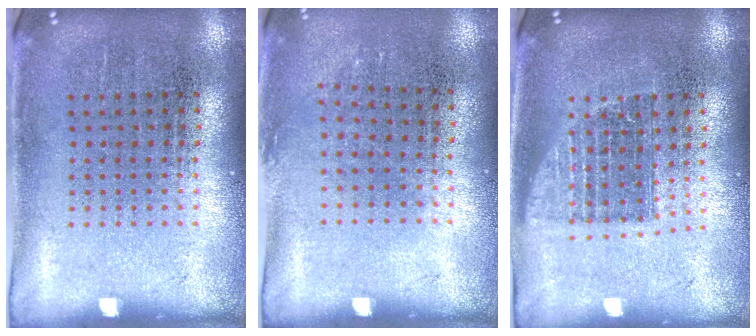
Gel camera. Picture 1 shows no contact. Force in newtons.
{"total": 0.9, "press": 0.6, "slide": 0.6}
{"total": 1.3, "press": 1.1, "slide": 0.7}